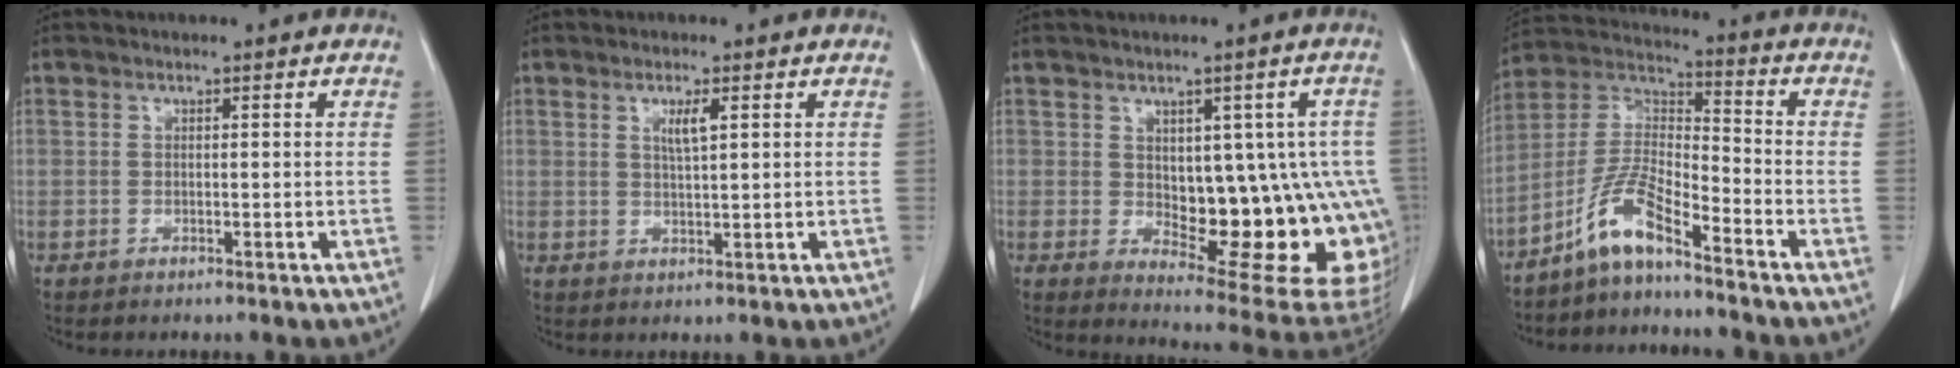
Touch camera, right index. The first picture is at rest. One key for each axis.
{"total": 2.8, "fx": 1.1, "fy": 0.2, "fz": 2.5, "tx": -0.048, "ty": -0.002, "tz": 0.021}
{"total": 17.6, "fx": -1.1, "fy": 7.8, "fz": 15.8, "tx": -0.133, "ty": 0.015, "tz": 0.016}
{"total": 8.7, "fx": -6.5, "fy": 1.2, "fz": 5.6, "tx": -0.131, "ty": 0.009, "tz": -0.131}